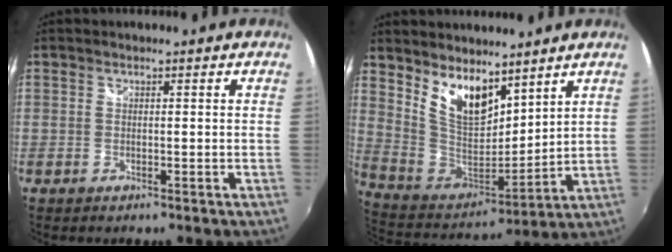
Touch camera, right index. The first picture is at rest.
{"total": 13.4, "force": [8.5, 6.5, 8.1], "torque": [-0.150, -0.008, 0.173]}